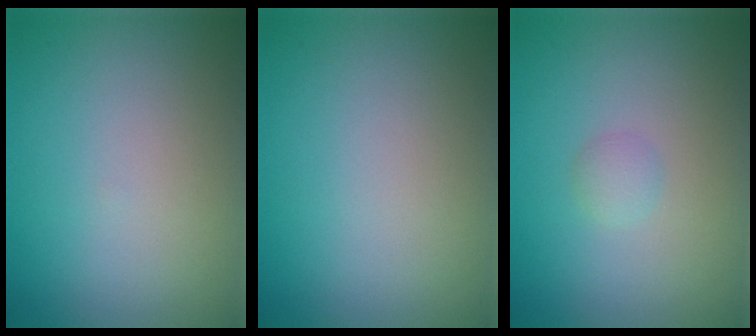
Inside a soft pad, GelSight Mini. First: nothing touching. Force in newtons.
{"total": 0.0}
{"total": 1.0, "press": 1.0, "slide": 0.0}